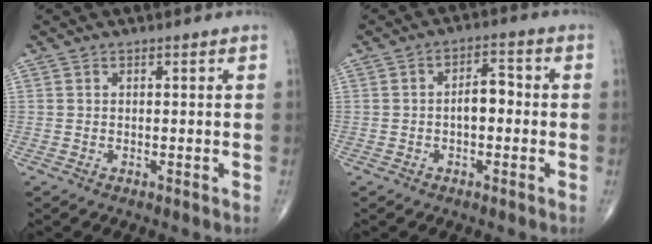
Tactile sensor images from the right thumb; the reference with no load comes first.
{"total": 7.2, "force": [-0.9, 3.9, 6.0], "torque": [-0.077, 0.028, -0.023]}